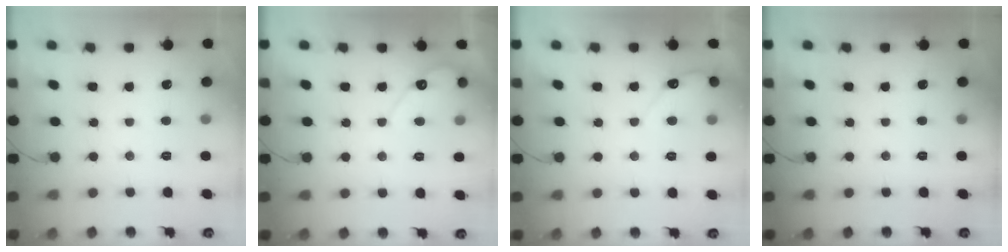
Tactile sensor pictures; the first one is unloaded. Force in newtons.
{"total": 4.7, "press": 4.7, "slide": 0.3}
{"total": 4.1, "press": 4.1, "slide": 0.3}
{"total": 0.0}